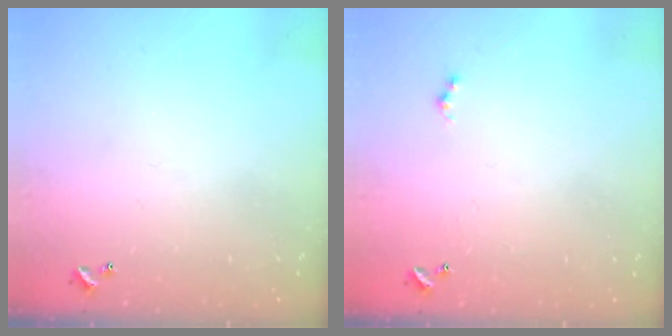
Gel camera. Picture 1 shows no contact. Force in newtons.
{"total": 0.8, "press": 0.5, "slide": 0.5}